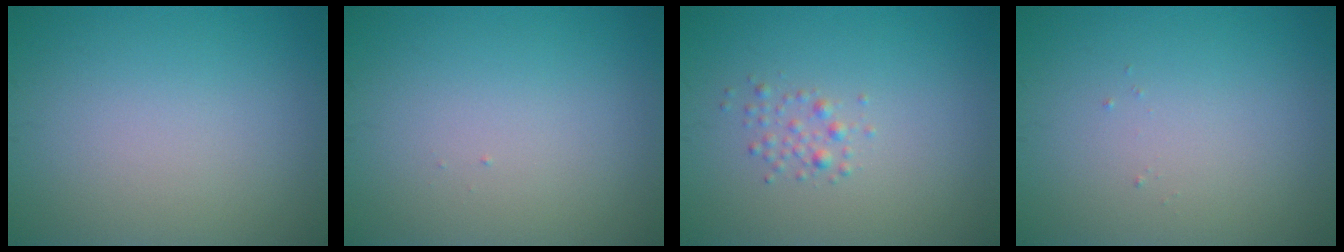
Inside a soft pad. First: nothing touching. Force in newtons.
{"total": 0.0}
{"total": 1.2, "press": 1.2, "slide": 0.0}
{"total": 0.0}